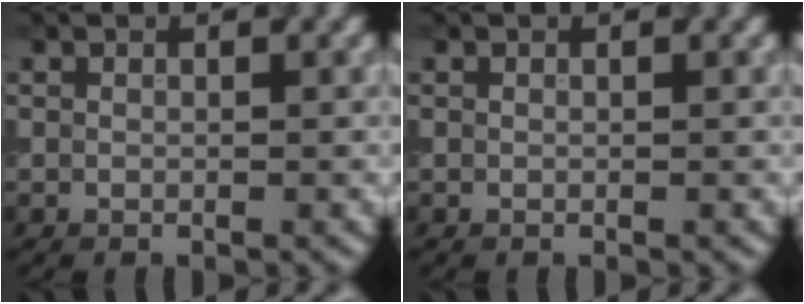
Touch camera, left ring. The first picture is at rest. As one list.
[{"total": 0.0}]